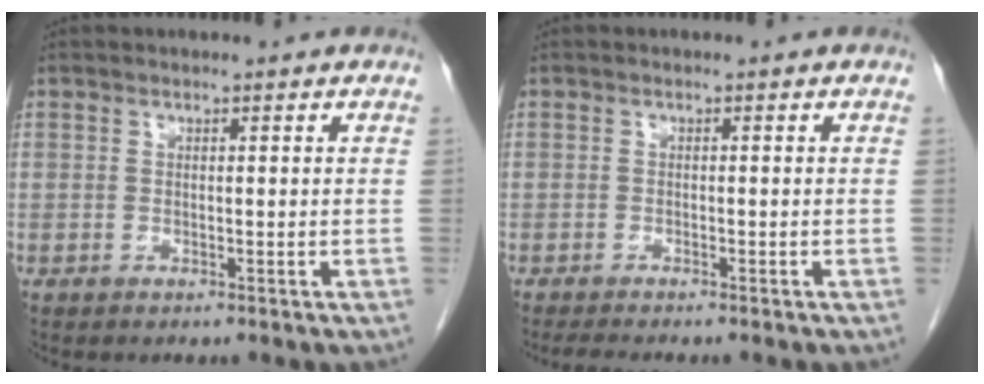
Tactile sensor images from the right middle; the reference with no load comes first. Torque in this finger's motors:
{"motor_torque": [0.34, -0.19, 0.00, 0.00]}